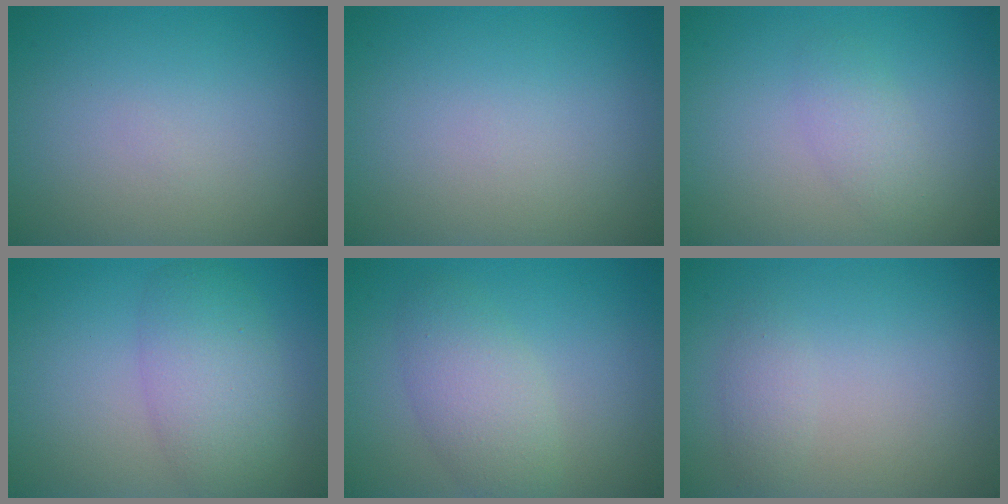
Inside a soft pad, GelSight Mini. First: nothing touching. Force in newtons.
{"total": 0.0}
{"total": 1.7, "press": 1.7, "slide": 0.1}
{"total": 4.9, "press": 4.9, "slide": 0.3}
{"total": 3.7, "press": 3.7, "slide": 0.1}
{"total": 1.2, "press": 1.2, "slide": 0.1}